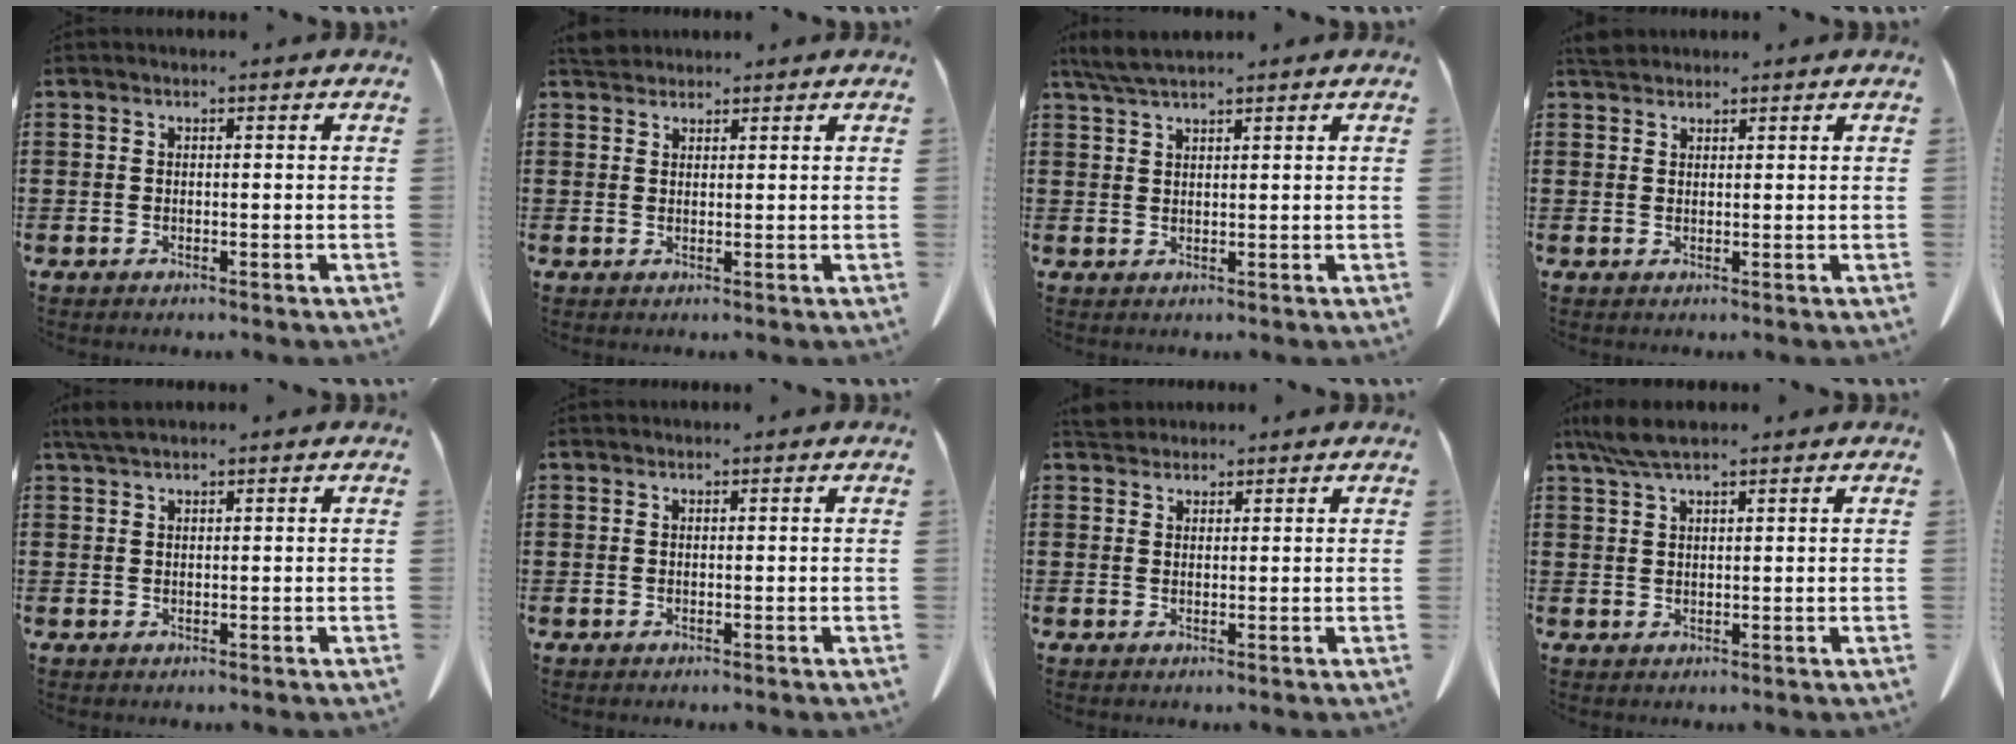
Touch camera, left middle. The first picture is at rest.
{"total": 2.5, "force": [2.2, 0.9, 0.7], "torque": [-0.022, 0.000, 0.046]}
{"total": 3.1, "force": [2.6, 0.3, 1.7], "torque": [-0.041, -0.003, 0.050]}
{"total": 1.9, "force": [1.7, 0.6, 0.6], "torque": [-0.018, 0.002, 0.036]}
{"total": 2.0, "force": [1.6, 0.3, 1.3], "torque": [-0.029, -0.002, 0.031]}
{"total": 0.0}
{"total": 2.8, "force": [2.5, 0.9, 0.8], "torque": [-0.023, 0.000, 0.050]}
{"total": 4.8, "force": [3.5, 0.8, 3.2], "torque": [-0.070, -0.002, 0.065]}